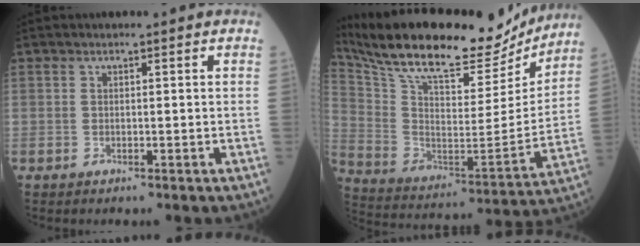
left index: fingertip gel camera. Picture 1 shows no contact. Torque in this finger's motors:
{"motor_torque": [0.93, -1.21, 0.27, 0.09]}